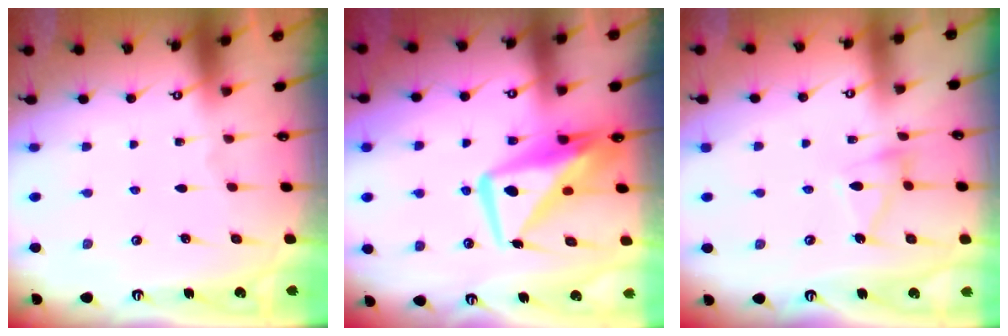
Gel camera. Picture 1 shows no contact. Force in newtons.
{"total": 11.2, "press": 11.1, "slide": 1.7}
{"total": 8.5, "press": 8.4, "slide": 0.6}